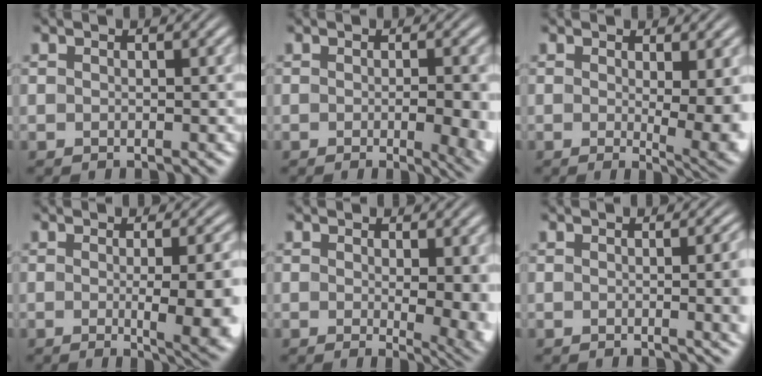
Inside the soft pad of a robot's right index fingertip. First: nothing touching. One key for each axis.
{"total": 4.3, "fx": -1.0, "fy": 1.0, "fz": 4.1, "tx": -0.050, "ty": -0.011, "tz": -0.014}
{"total": 5.4, "fx": -0.4, "fy": 1.4, "fz": 5.2, "tx": -0.062, "ty": -0.019, "tz": -0.002}
{"total": 7.3, "fx": -1.8, "fy": 1.7, "fz": 6.9, "tx": -0.077, "ty": -0.010, "tz": -0.025}
{"total": 4.5, "fx": -0.4, "fy": 1.3, "fz": 4.3, "tx": -0.053, "ty": -0.018, "tz": -0.001}
{"total": 3.6, "fx": -0.1, "fy": 0.8, "fz": 3.5, "tx": -0.024, "ty": 0.006, "tz": -0.007}